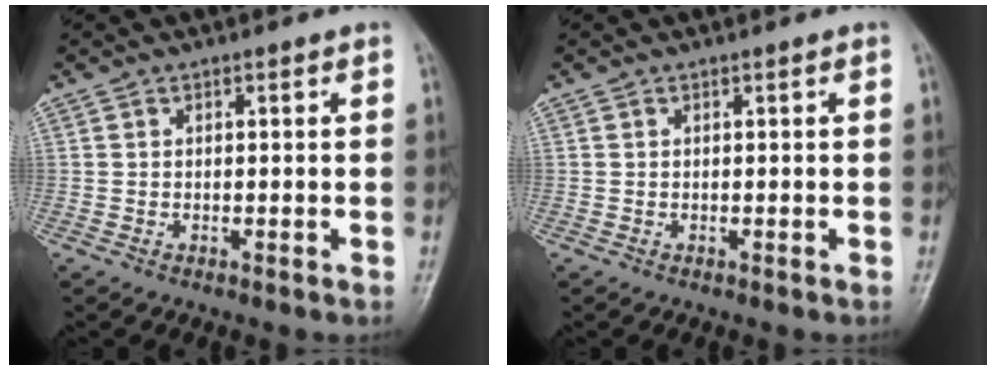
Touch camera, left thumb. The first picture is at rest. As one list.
[{"total": 0.0}]